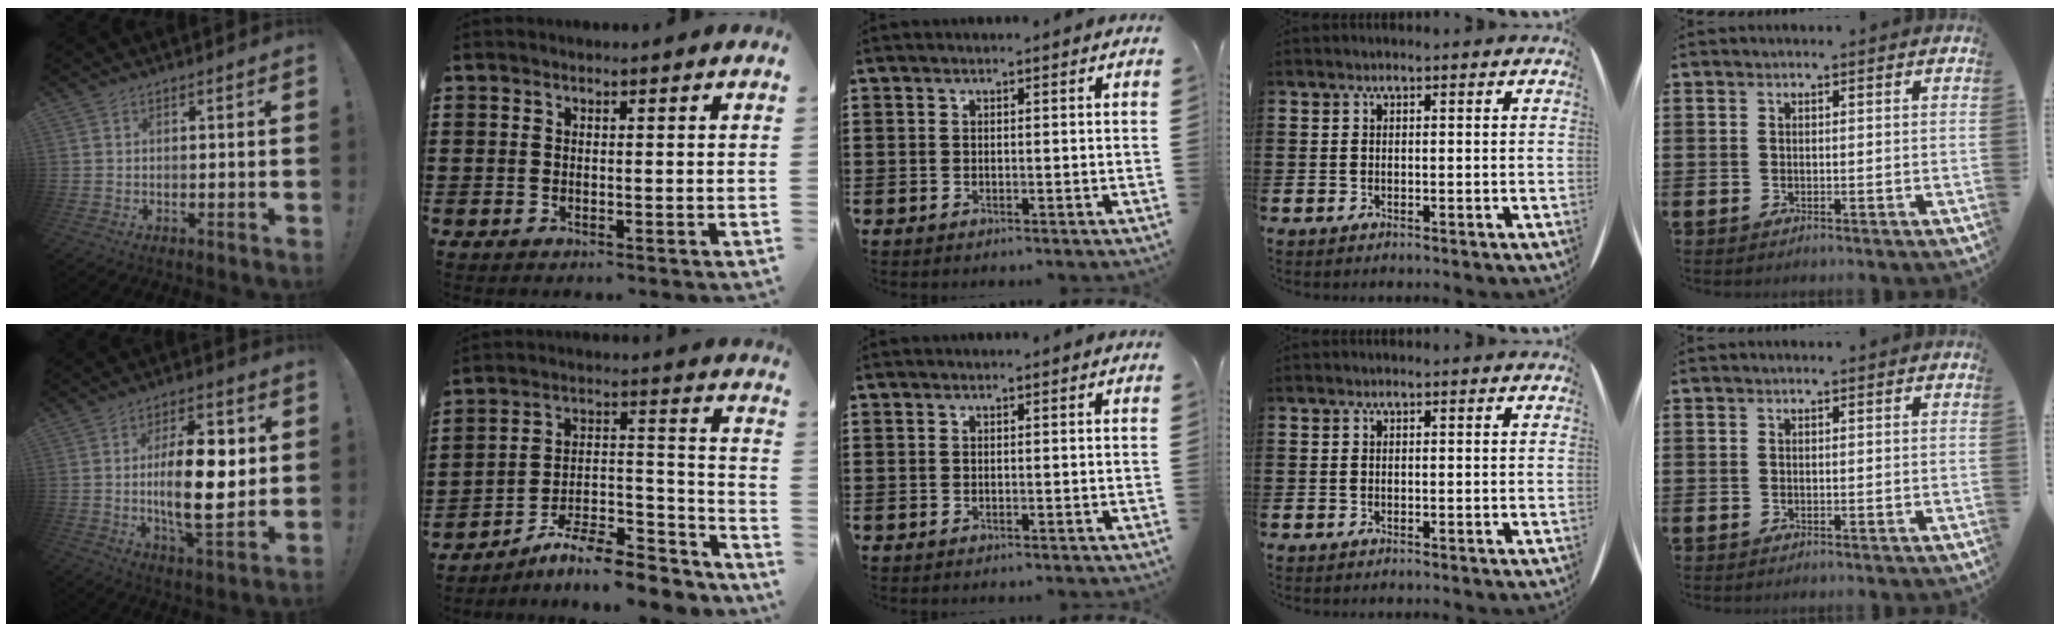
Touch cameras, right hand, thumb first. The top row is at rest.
{"thumb": {"total": 17.1, "force": [0.8, 7.0, 15.5], "torque": [-0.254, -0.004, 0.003]}, "index": {"total": 9.6, "force": [-8.4, 2.1, 4.3], "torque": [-0.057, 0.029, -0.157]}}